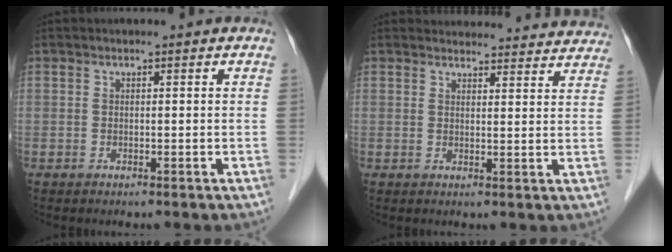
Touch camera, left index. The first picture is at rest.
{"total": 17.4, "force": [16.8, 3.6, 2.5], "torque": [-0.010, -0.013, 0.181]}